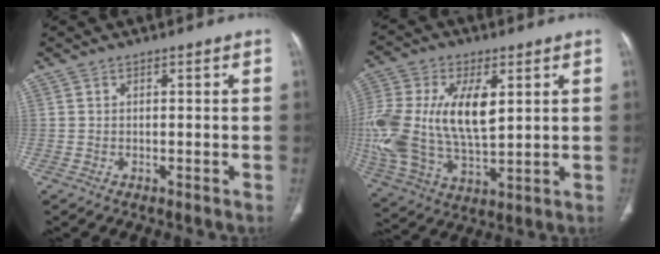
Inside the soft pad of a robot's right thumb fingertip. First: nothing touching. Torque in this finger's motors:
{"motor_torque": [1.37, 1.89, 1.74, 0.77, 0.36]}